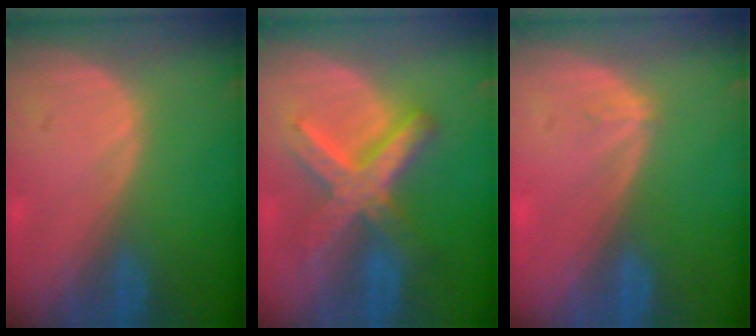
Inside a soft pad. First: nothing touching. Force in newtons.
{"total": 8.9, "press": 8.9, "slide": 0.7}
{"total": 0.9, "press": 0.6, "slide": 0.6}